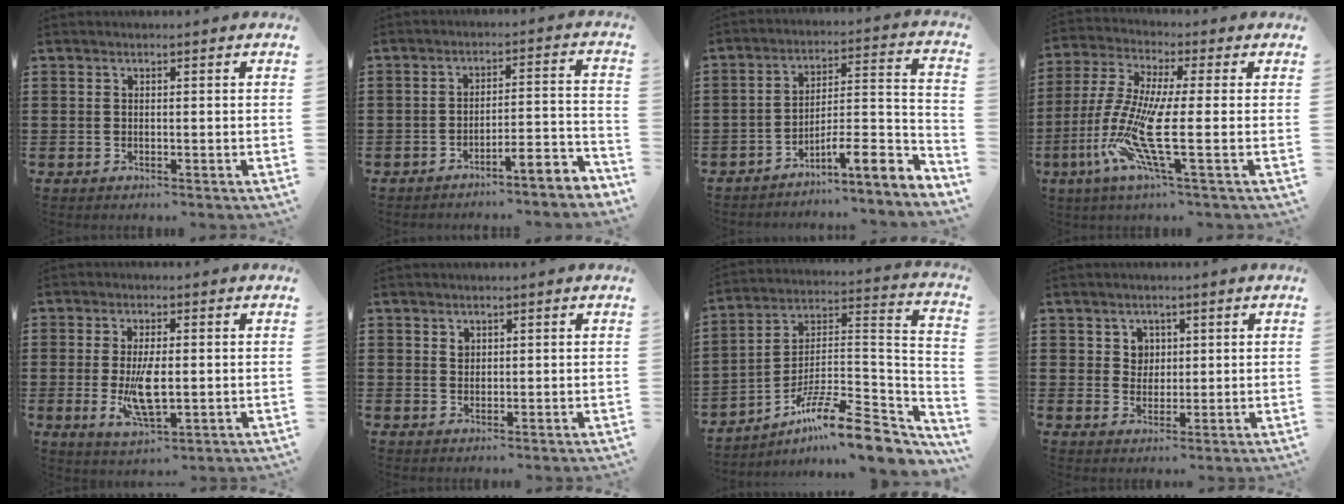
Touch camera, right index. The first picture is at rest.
{"total": 4.6, "force": [-4.2, -0.2, 1.7], "torque": [-0.032, -0.010, -0.087]}
{"total": 7.3, "force": [-5.1, 0.7, 5.1], "torque": [-0.082, -0.017, -0.100]}
{"total": 12.7, "force": [-3.4, 1.9, 12.1], "torque": [-0.278, -0.028, -0.072]}
{"total": 7.6, "force": [-0.5, 3.0, 7.0], "torque": [-0.141, -0.011, -0.015]}
{"total": 1.2, "force": [0.7, 0.9, 0.3], "torque": [-0.008, 0.003, 0.014]}
{"total": 13.3, "force": [-9.8, 2.5, 8.6], "torque": [-0.131, 0.022, -0.179]}
{"total": 3.4, "force": [1.4, 3.1, 0.6], "torque": [-0.020, 0.011, 0.022]}